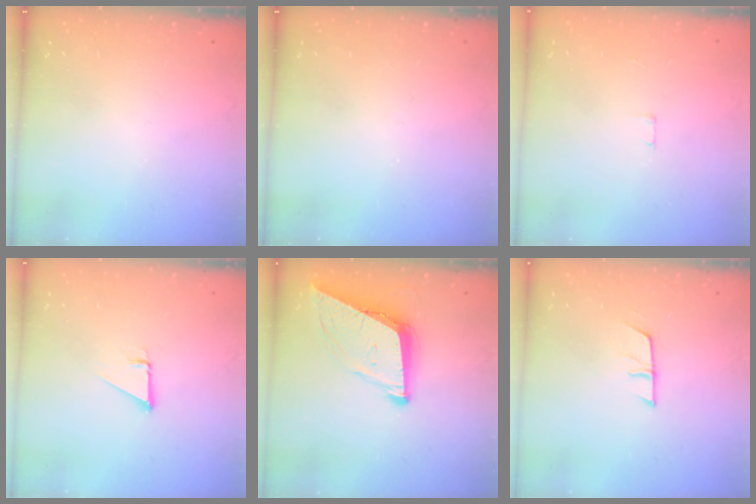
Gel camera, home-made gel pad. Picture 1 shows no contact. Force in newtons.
{"total": 0.0}
{"total": 1.8, "press": 1.8, "slide": 0.1}
{"total": 1.9, "press": 1.9, "slide": 0.0}
{"total": 10.0, "press": 9.3, "slide": 3.5}
{"total": 7.2, "press": 7.1, "slide": 0.5}